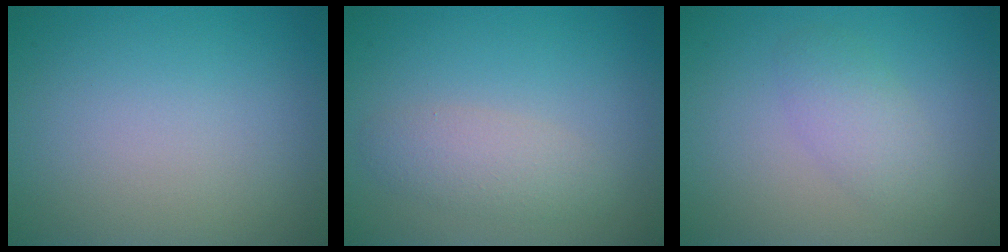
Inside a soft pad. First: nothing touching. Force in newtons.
{"total": 2.4, "press": 2.4, "slide": 0.1}
{"total": 2.4, "press": 2.4, "slide": 0.1}